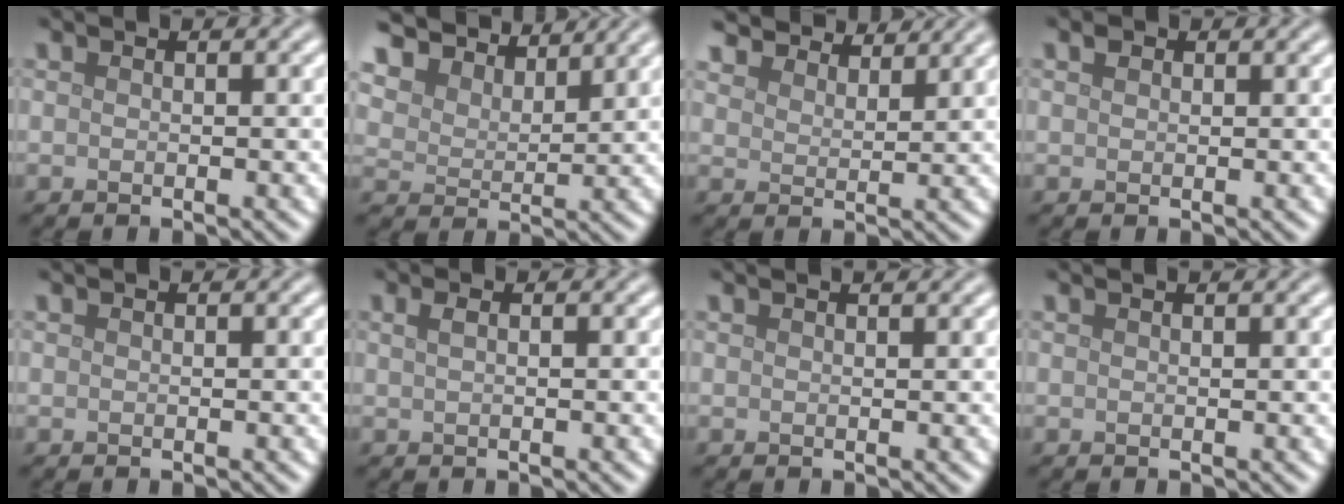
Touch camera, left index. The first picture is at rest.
{"total": 7.0, "force": [6.0, 2.8, 2.4], "torque": [-0.072, 0.006, 0.107]}
{"total": 6.0, "force": [5.7, 1.2, 1.3], "torque": [-0.040, 0.002, 0.100]}
{"total": 0.8, "force": [0.5, 0.5, 0.3], "torque": [-0.006, 0.001, 0.008]}
{"total": 0.0}
{"total": 1.1, "force": [0.5, 0.5, 0.9], "torque": [-0.015, 0.001, 0.006]}
{"total": 1.4, "force": [1.2, 0.4, 0.6], "torque": [-0.006, 0.001, 0.005]}
{"total": 1.0, "force": [0.8, 0.3, 0.5], "torque": [-0.004, -0.001, 0.004]}